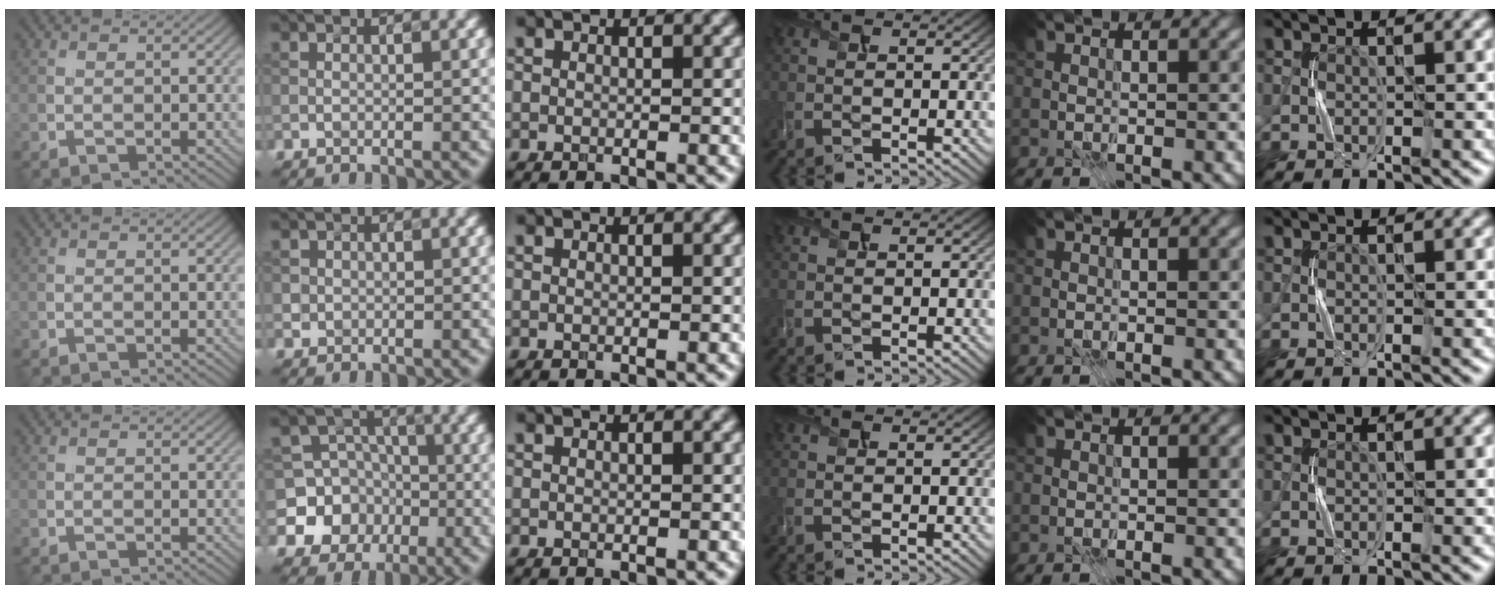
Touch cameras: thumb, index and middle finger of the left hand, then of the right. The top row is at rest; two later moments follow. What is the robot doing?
{"motion": "press", "object": "joystick"}